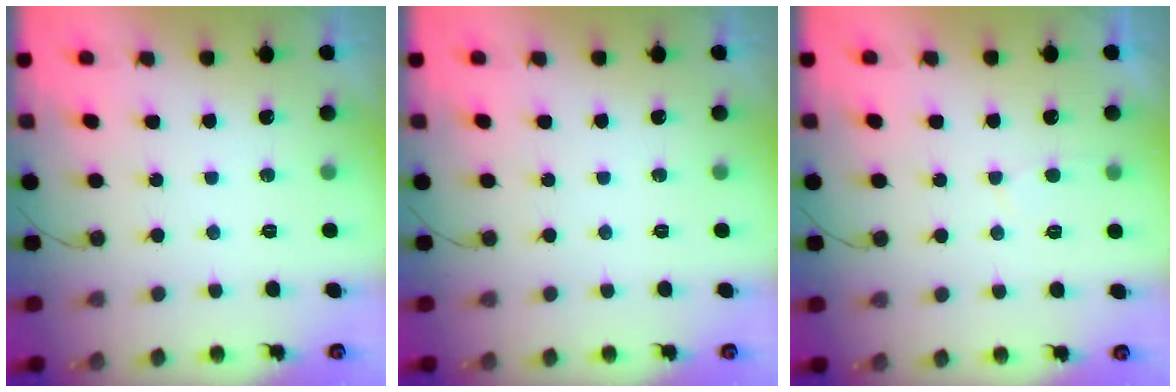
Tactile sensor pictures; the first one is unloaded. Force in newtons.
{"total": 0.0}
{"total": 2.3, "press": 2.3, "slide": 0.3}